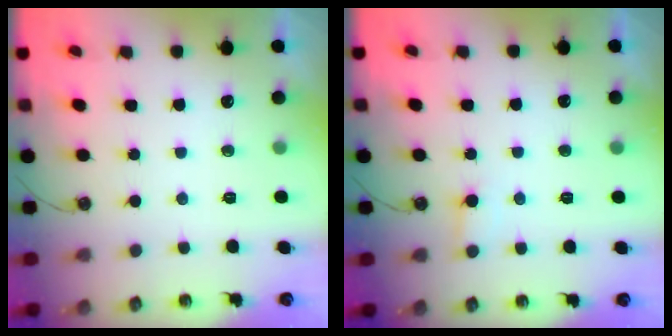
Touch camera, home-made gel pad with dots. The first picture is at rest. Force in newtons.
{"total": 3.3, "press": 3.3, "slide": 0.3}